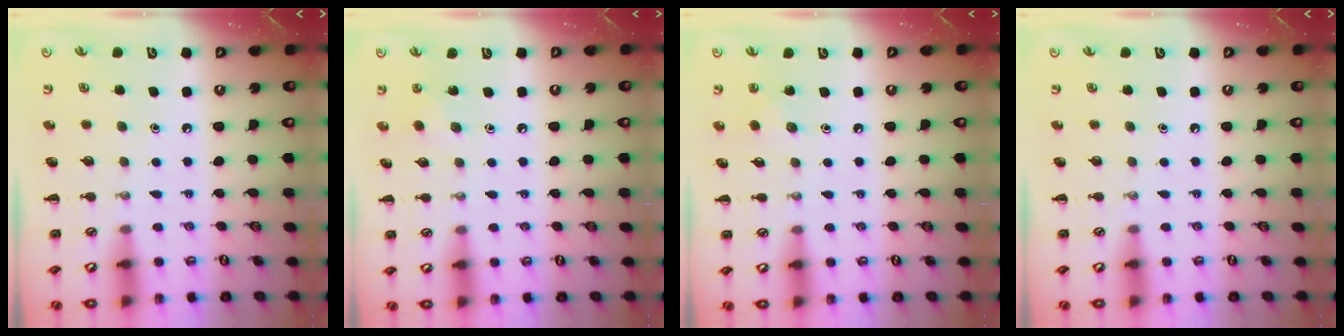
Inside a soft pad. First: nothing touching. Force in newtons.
{"total": 3.2, "press": 3.1, "slide": 1.0}
{"total": 4.3, "press": 4.1, "slide": 1.1}
{"total": 0.0}